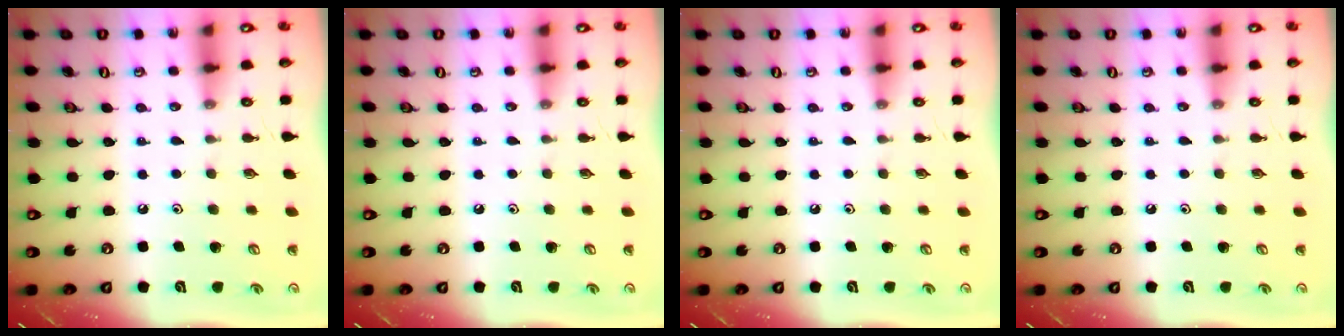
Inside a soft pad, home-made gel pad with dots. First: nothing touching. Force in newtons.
{"total": 0.0}
{"total": 0.0}
{"total": 0.0}